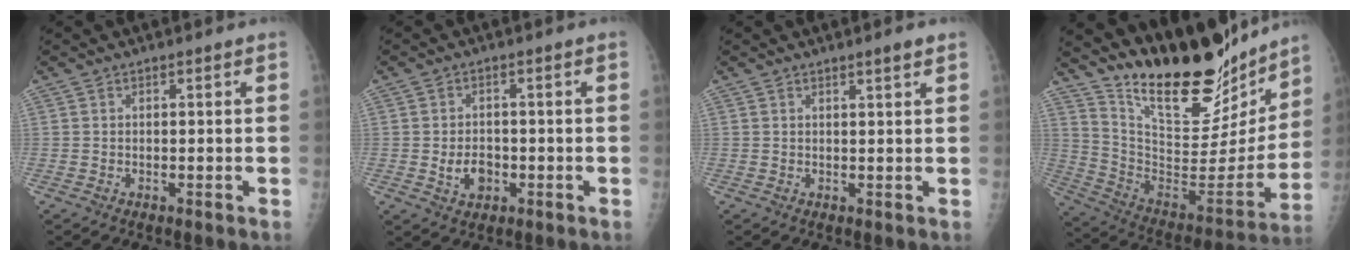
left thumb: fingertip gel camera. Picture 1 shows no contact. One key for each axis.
{"total": 4.3, "fx": -1.0, "fy": 3.2, "fz": 2.6, "tx": -0.033, "ty": 0.004, "tz": -0.012}
{"total": 1.8, "fx": 1.3, "fy": 0.0, "fz": 1.3, "tx": -0.019, "ty": -0.008, "tz": 0.020}
{"total": 26.5, "fx": 20.9, "fy": 9.1, "fz": 13.6, "tx": -0.181, "ty": -0.111, "tz": 0.338}